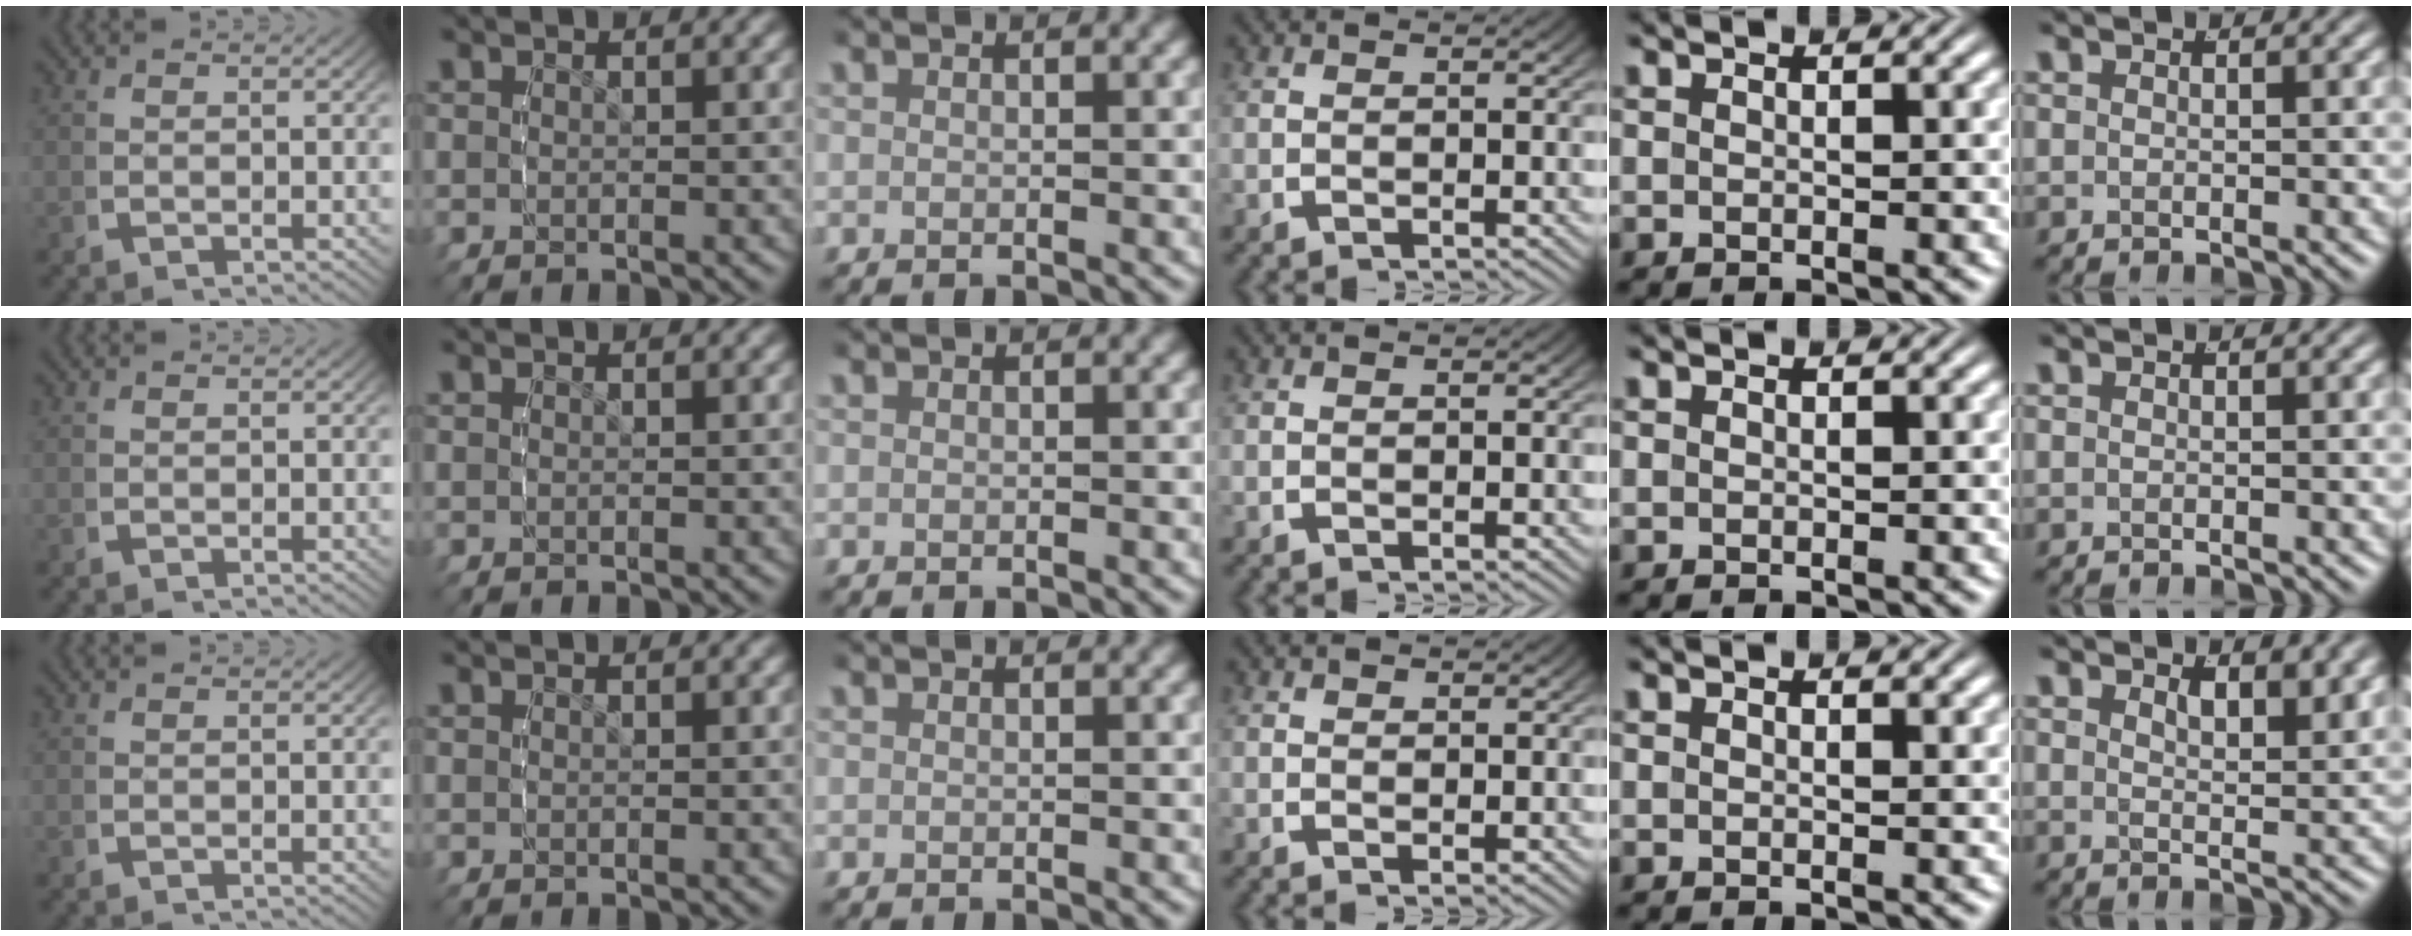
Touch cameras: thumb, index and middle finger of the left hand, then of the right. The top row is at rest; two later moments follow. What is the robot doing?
{"motion": "lift_and_place", "object": "sponge"}